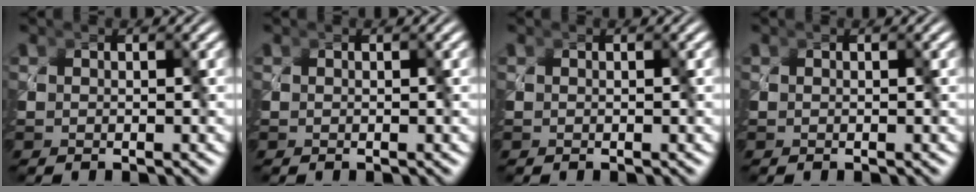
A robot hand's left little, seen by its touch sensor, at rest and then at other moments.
{"total": 0.0}
{"total": 0.0}
{"total": 0.0}